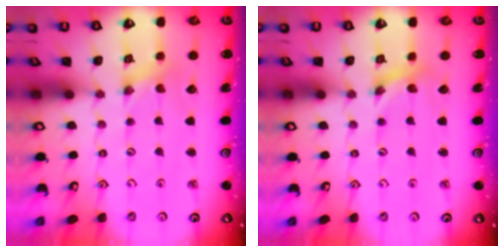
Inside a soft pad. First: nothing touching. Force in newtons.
{"total": 1.7, "press": 1.7, "slide": 0.2}